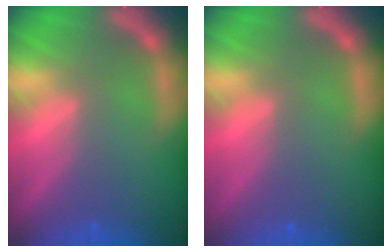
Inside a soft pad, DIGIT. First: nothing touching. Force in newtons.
{"total": 0.0}